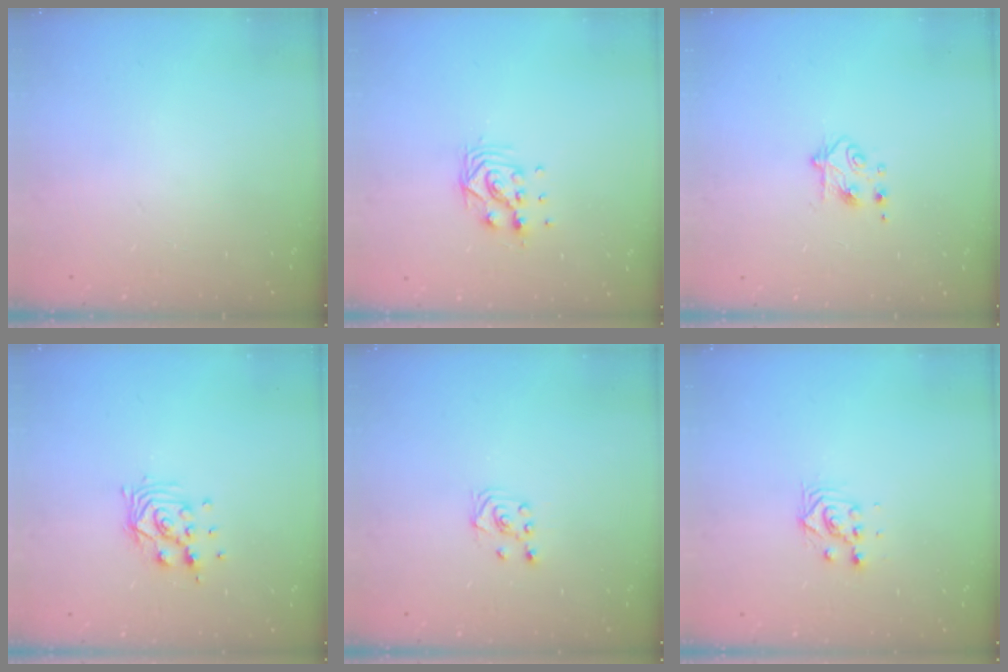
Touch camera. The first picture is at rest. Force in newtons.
{"total": 8.8, "press": 8.8, "slide": 0.6}
{"total": 4.9, "press": 4.9, "slide": 0.7}
{"total": 8.9, "press": 8.9, "slide": 0.7}
{"total": 2.3, "press": 2.2, "slide": 0.6}
{"total": 3.7, "press": 3.7, "slide": 0.2}